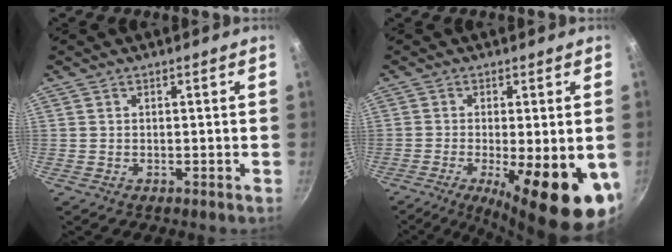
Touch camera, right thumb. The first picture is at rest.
{"total": 18.6, "force": [-5.3, 5.6, 16.9], "torque": [-0.229, -0.014, -0.065]}